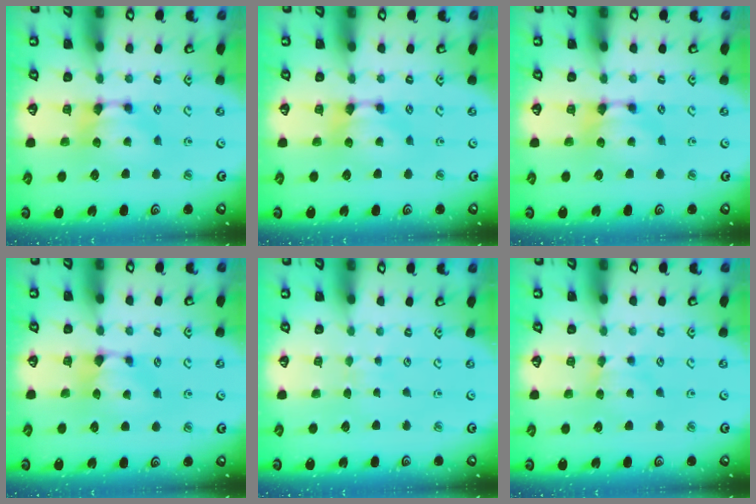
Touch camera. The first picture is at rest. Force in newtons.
{"total": 0.0}
{"total": 0.0}
{"total": 0.9, "press": 0.6, "slide": 0.6}
{"total": 3.6, "press": 3.6, "slide": 0.3}
{"total": 1.8, "press": 1.8, "slide": 0.4}